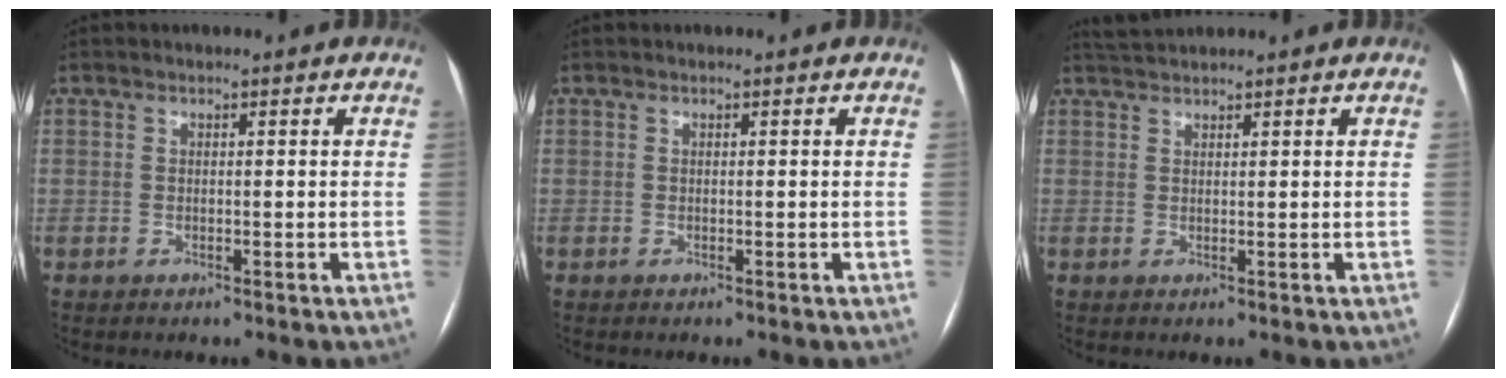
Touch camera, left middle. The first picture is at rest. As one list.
[{"total": 0.0}, {"total": 2.1, "force": [2.1, -0.3, 0.2], "torque": [-0.008, 0.016, 0.047]}]